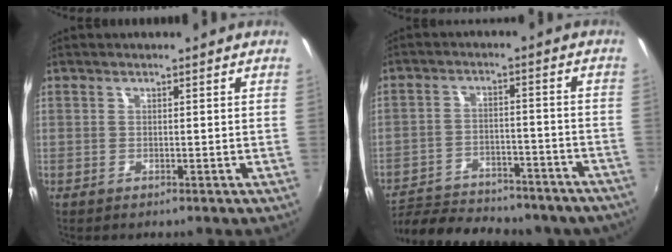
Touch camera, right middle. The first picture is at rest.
{"total": 24.0, "force": [-20.2, 8.2, 9.9], "torque": [-0.201, -0.003, -0.265]}